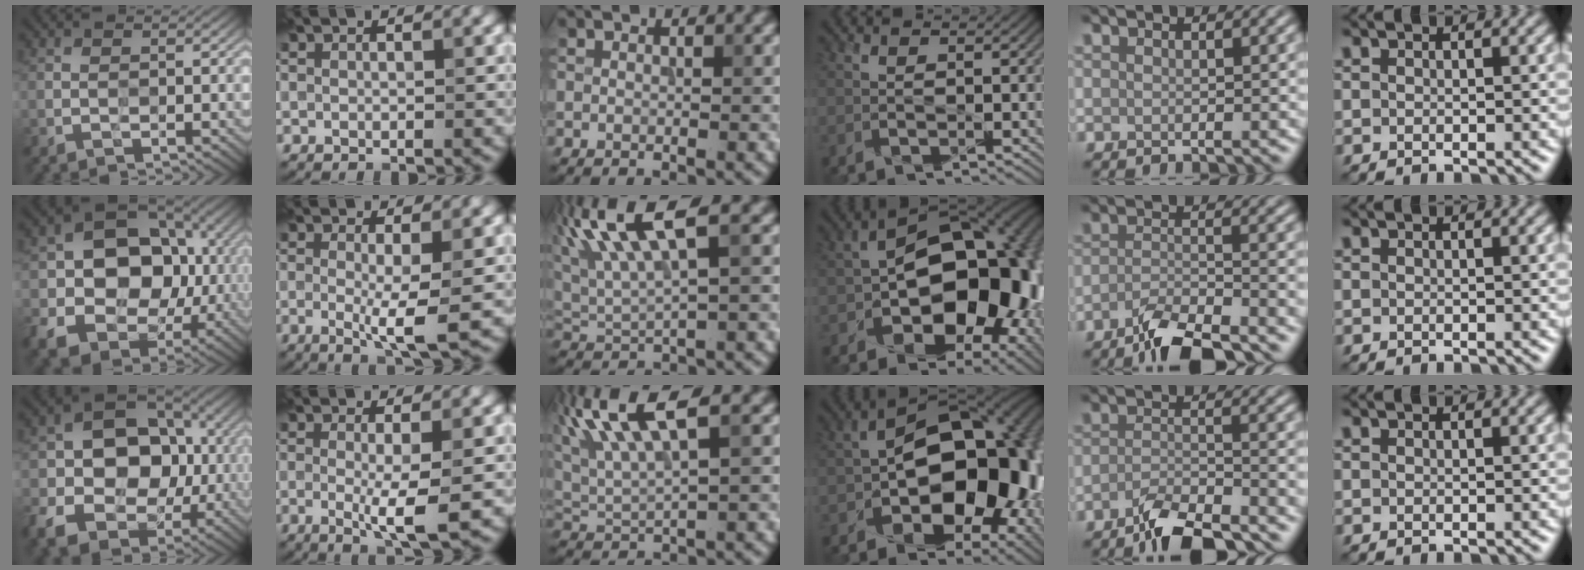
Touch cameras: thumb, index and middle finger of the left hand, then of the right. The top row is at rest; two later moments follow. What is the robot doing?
{"motion": "wipe", "object": "glasses"}